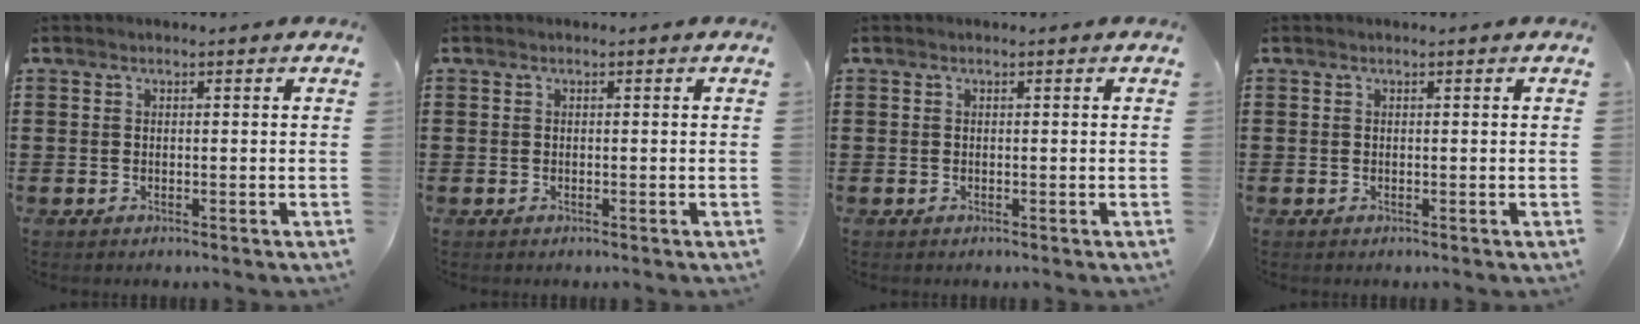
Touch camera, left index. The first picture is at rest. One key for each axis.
{"total": 0.0}
{"total": 0.0}
{"total": 0.0}